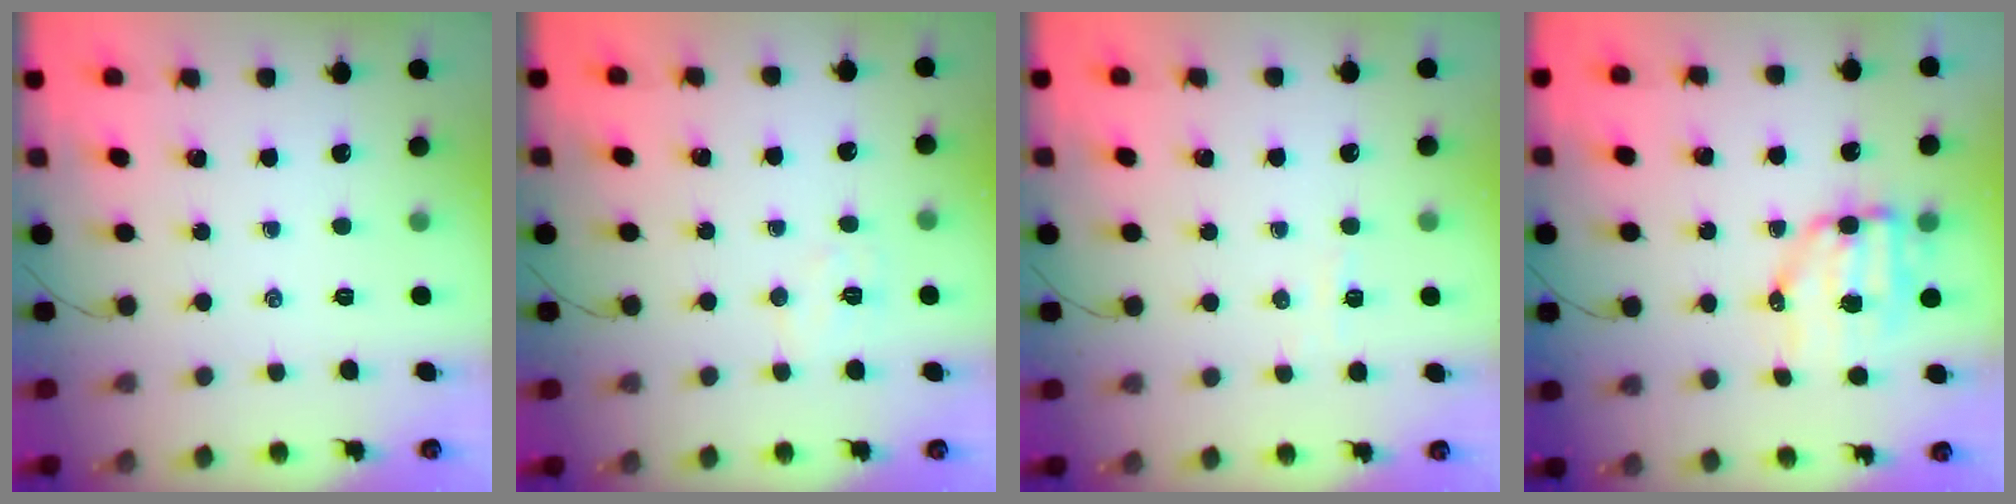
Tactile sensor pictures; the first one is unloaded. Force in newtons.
{"total": 5.5, "press": 5.5, "slide": 0.8}
{"total": 3.4, "press": 3.3, "slide": 0.7}
{"total": 8.0, "press": 7.8, "slide": 1.8}